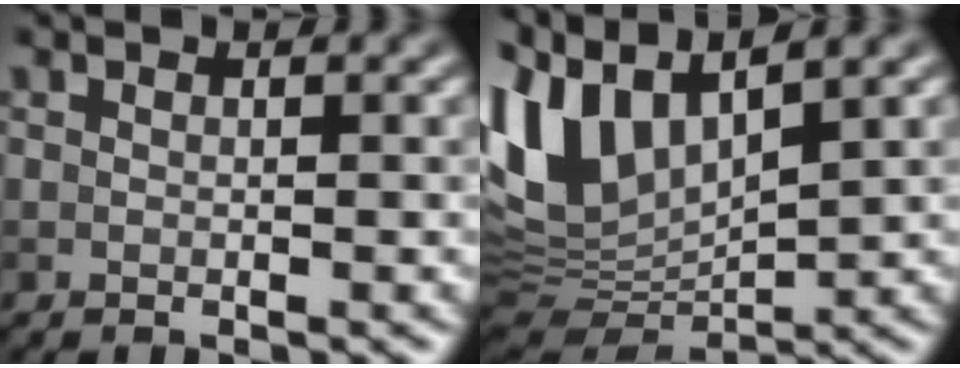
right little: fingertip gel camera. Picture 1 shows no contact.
{"total": 11.6, "force": [5.1, 5.5, 8.8], "torque": [-0.215, 0.020, 0.095]}